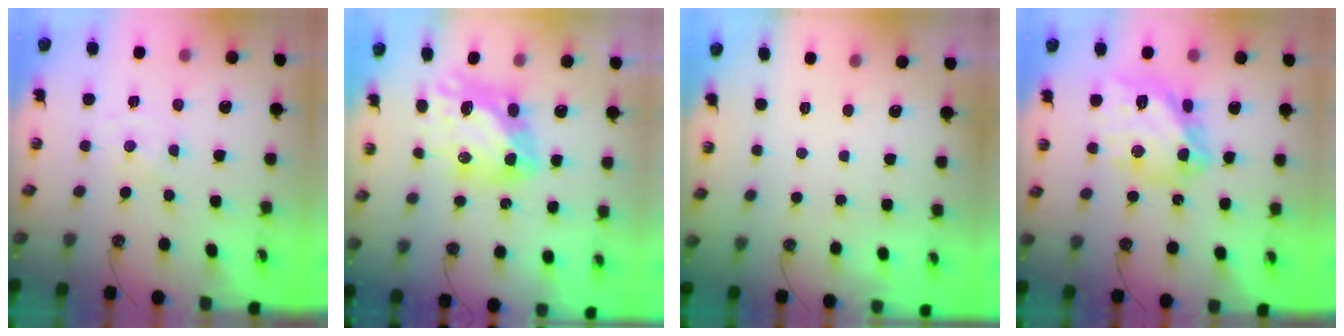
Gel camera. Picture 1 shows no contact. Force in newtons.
{"total": 14.7, "press": 14.6, "slide": 2.0}
{"total": 0.0}
{"total": 18.9, "press": 18.8, "slide": 1.8}